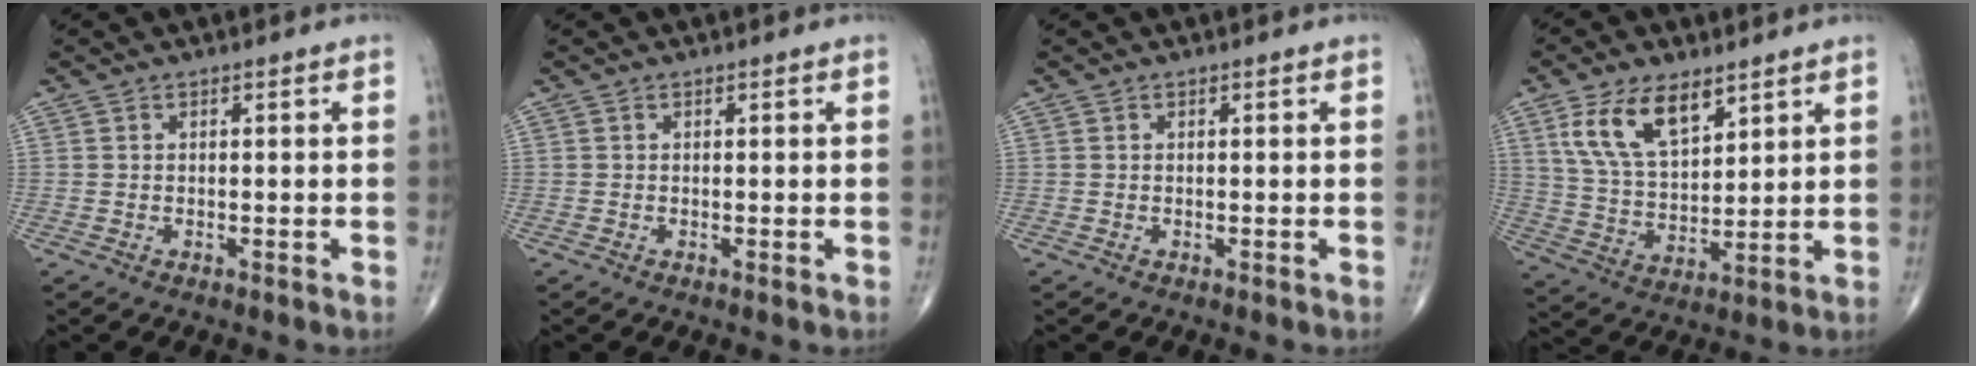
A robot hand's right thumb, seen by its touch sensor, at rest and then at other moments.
{"total": 0.0}
{"total": 0.0}
{"total": 12.5, "force": [6.8, 6.1, 8.5], "torque": [-0.143, -0.026, 0.140]}